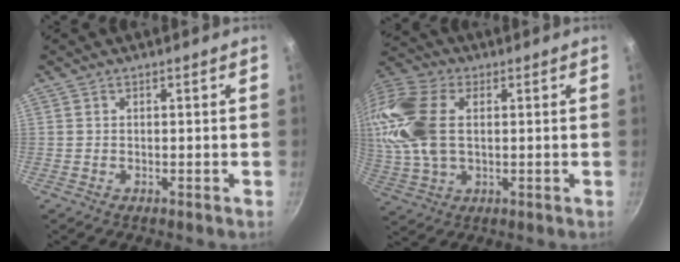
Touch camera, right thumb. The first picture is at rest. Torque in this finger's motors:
{"motor_torque": [0.59, 0.67, 1.60, 0.86, 0.20]}